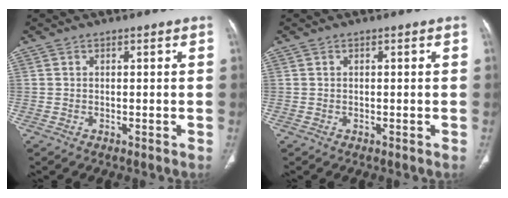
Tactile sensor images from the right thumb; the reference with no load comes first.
{"total": 0.0}